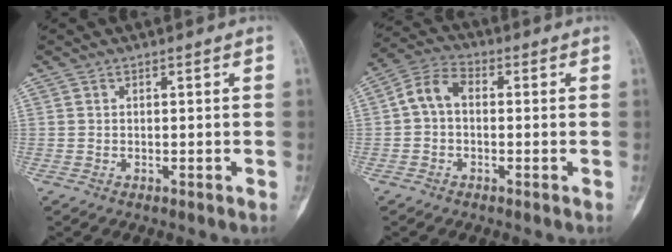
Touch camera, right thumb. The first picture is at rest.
{"total": 6.2, "force": [0.0, 4.2, 4.5], "torque": [-0.081, 0.020, -0.011]}